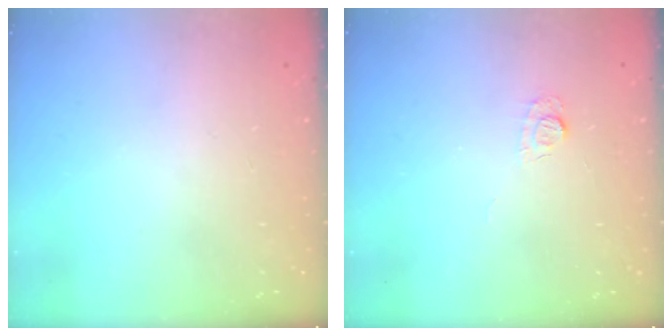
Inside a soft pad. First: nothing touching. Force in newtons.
{"total": 6.0, "press": 6.0, "slide": 0.6}